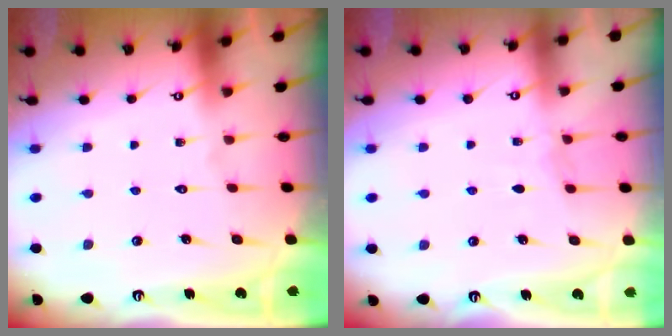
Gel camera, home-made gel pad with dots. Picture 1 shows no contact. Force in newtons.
{"total": 2.6, "press": 2.6, "slide": 0.4}